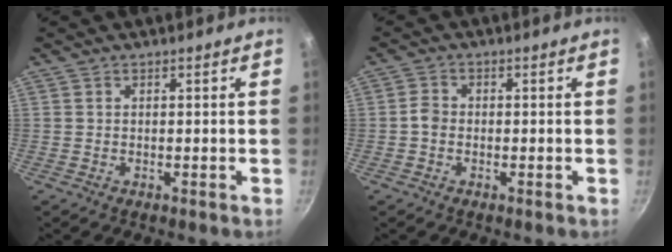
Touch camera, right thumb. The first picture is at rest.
{"total": 2.2, "force": [-0.6, 1.8, 1.2], "torque": [-0.022, 0.014, -0.016]}